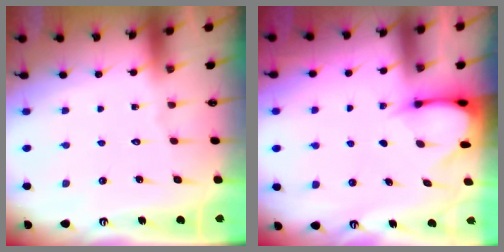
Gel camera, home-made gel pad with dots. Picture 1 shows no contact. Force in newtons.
{"total": 3.4, "press": 3.4, "slide": 0.3}